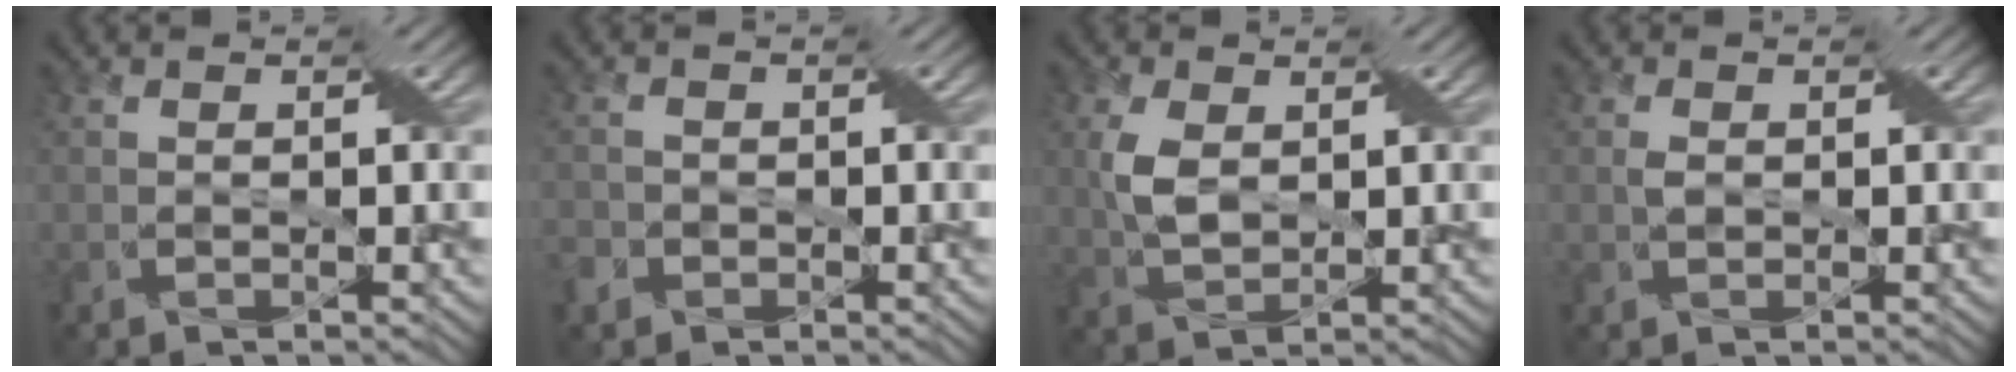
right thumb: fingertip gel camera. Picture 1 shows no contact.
{"total": 1.9, "force": [-1.2, 1.5, 0.2], "torque": [-0.010, -0.006, -0.027]}
{"total": 4.1, "force": [0.9, 2.5, 3.2], "torque": [-0.078, 0.003, 0.020]}
{"total": 0.9, "force": [0.1, 0.6, 0.6], "torque": [-0.014, 0.001, 0.003]}